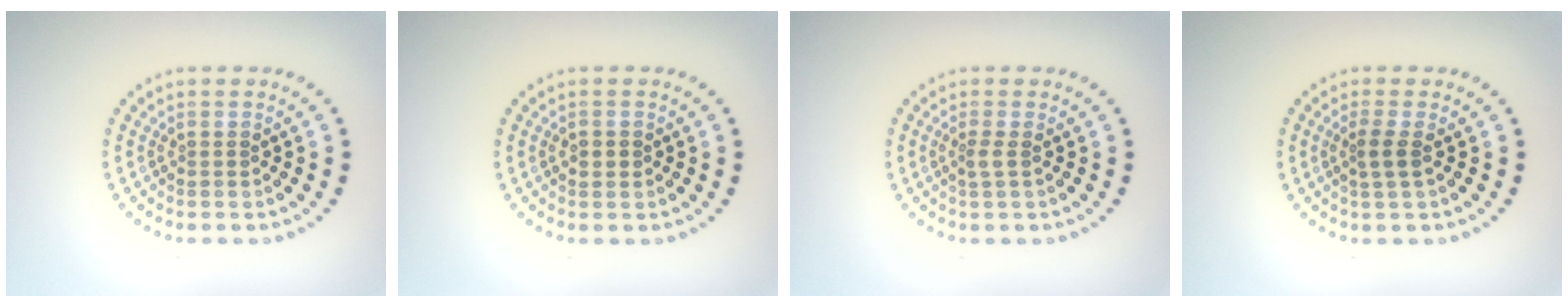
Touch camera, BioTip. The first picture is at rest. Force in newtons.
{"total": 1.1, "press": 1.0, "slide": 0.2}
{"total": 1.0, "press": 0.8, "slide": 0.6}
{"total": 1.6, "press": 1.3, "slide": 0.9}